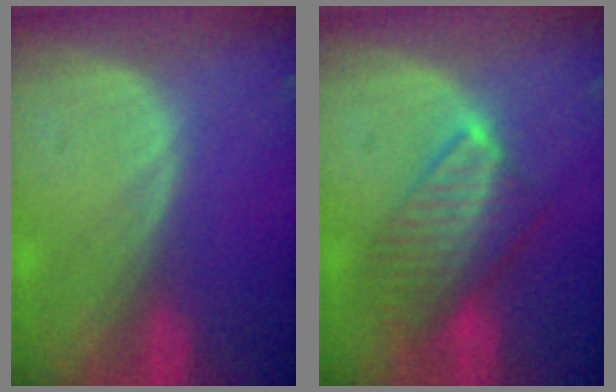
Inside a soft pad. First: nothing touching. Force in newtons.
{"total": 7.5, "press": 7.2, "slide": 2.2}